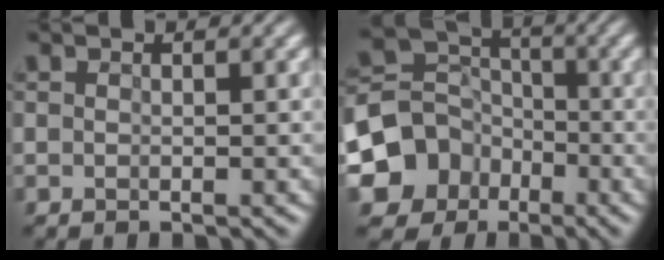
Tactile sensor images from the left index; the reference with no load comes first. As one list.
[{"total": 7.5, "force": [-3.6, 6.2, 2.4], "torque": [-0.066, 0.003, -0.075]}]